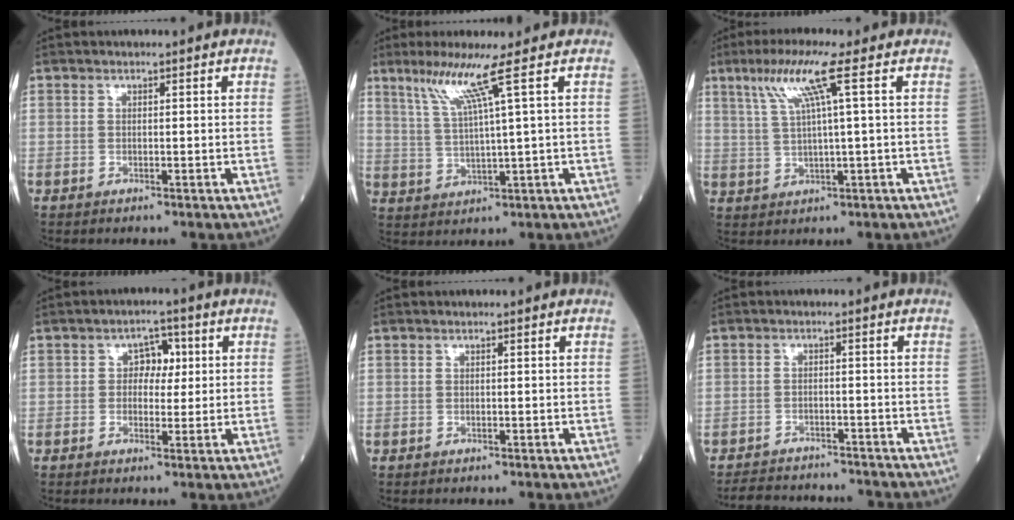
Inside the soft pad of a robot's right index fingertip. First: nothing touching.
{"total": 6.7, "force": [3.7, -1.9, 5.2], "torque": [-0.109, -0.003, 0.081]}
{"total": 7.1, "force": [3.3, -1.1, 6.2], "torque": [-0.126, 0.012, 0.068]}
{"total": 3.7, "force": [0.8, 2.5, 2.6], "torque": [-0.032, 0.012, 0.011]}
{"total": 0.0}
{"total": 8.9, "force": [-8.5, 2.3, 1.7], "torque": [-0.028, 0.007, -0.114]}